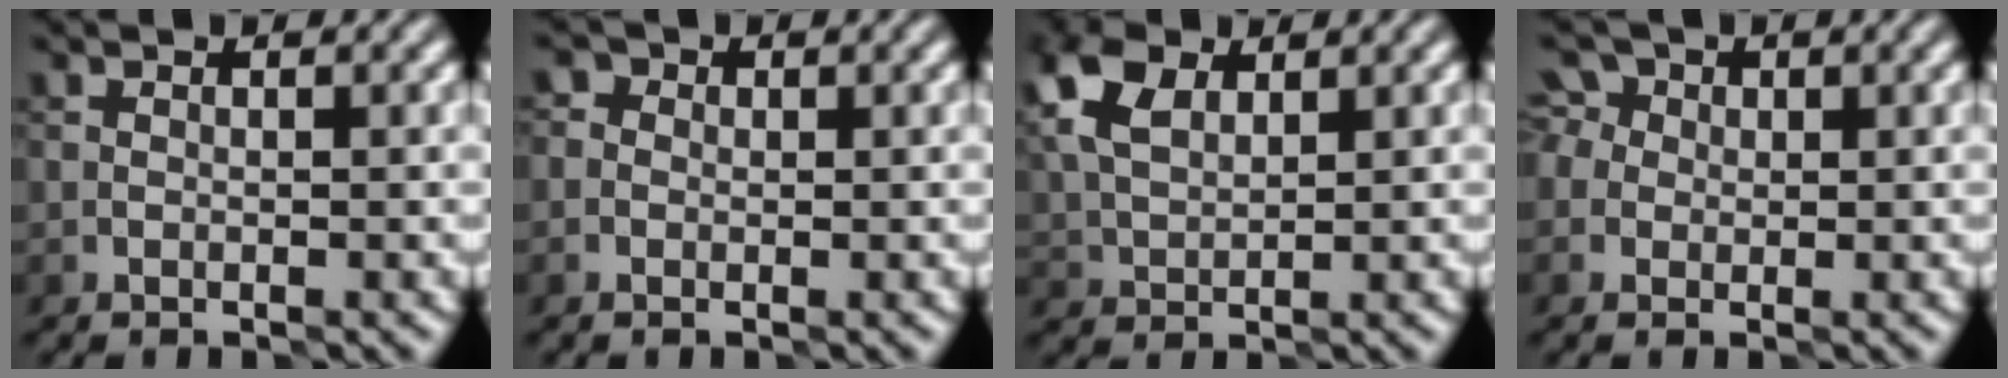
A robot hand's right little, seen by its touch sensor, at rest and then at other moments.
{"total": 1.4, "force": [0.3, 1.3, 0.5], "torque": [0.003, 0.001, -0.012]}
{"total": 5.5, "force": [2.8, 3.2, 3.5], "torque": [-0.092, 0.015, 0.053]}
{"total": 2.8, "force": [1.0, 2.4, 1.0], "torque": [0.001, 0.016, -0.005]}